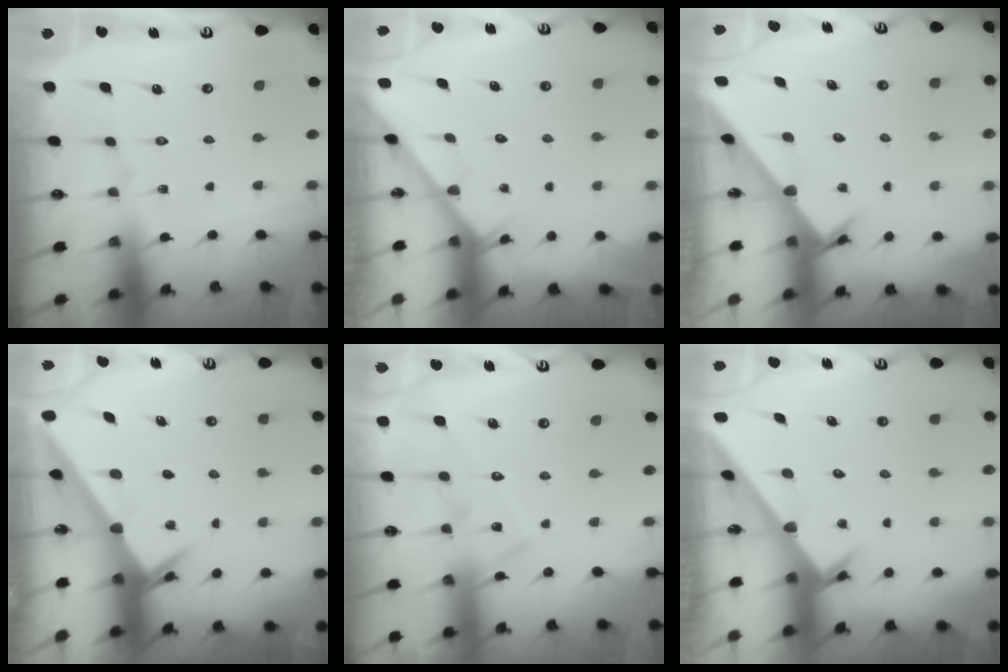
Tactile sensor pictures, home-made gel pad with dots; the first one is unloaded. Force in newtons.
{"total": 2.0, "press": 2.0, "slide": 0.1}
{"total": 2.3, "press": 2.3, "slide": 0.0}
{"total": 3.7, "press": 3.6, "slide": 0.4}
{"total": 13.0, "press": 13.0, "slide": 1.0}
{"total": 2.9, "press": 2.9, "slide": 0.1}